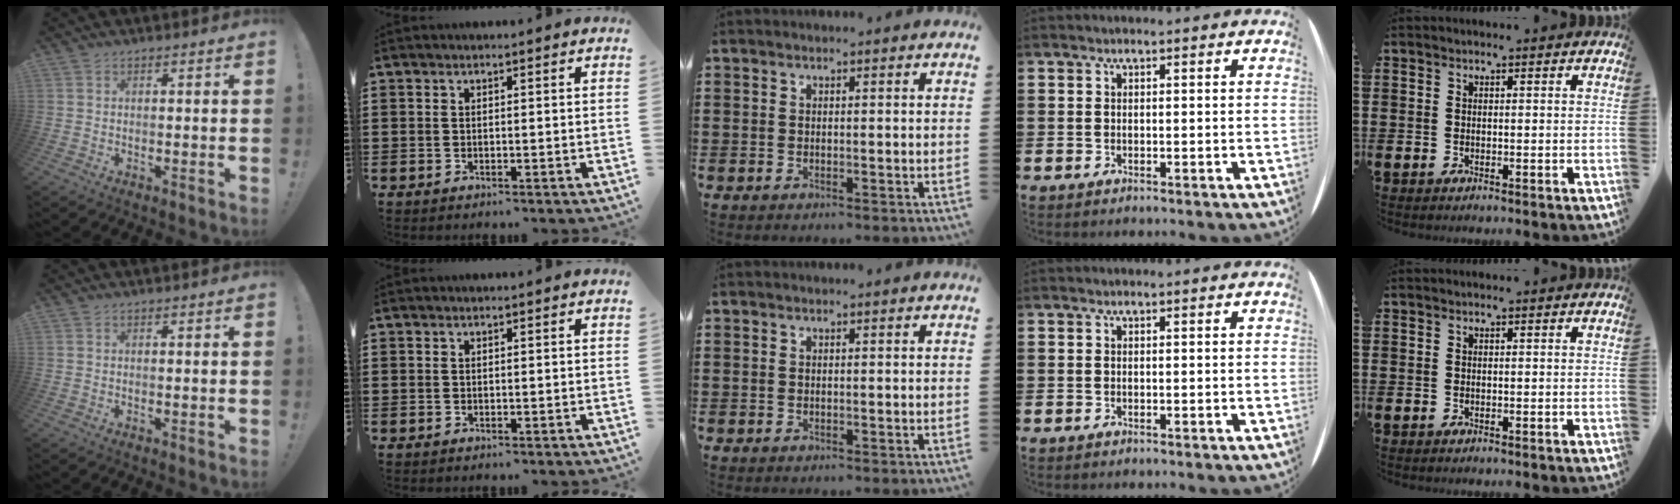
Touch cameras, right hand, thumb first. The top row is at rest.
{}